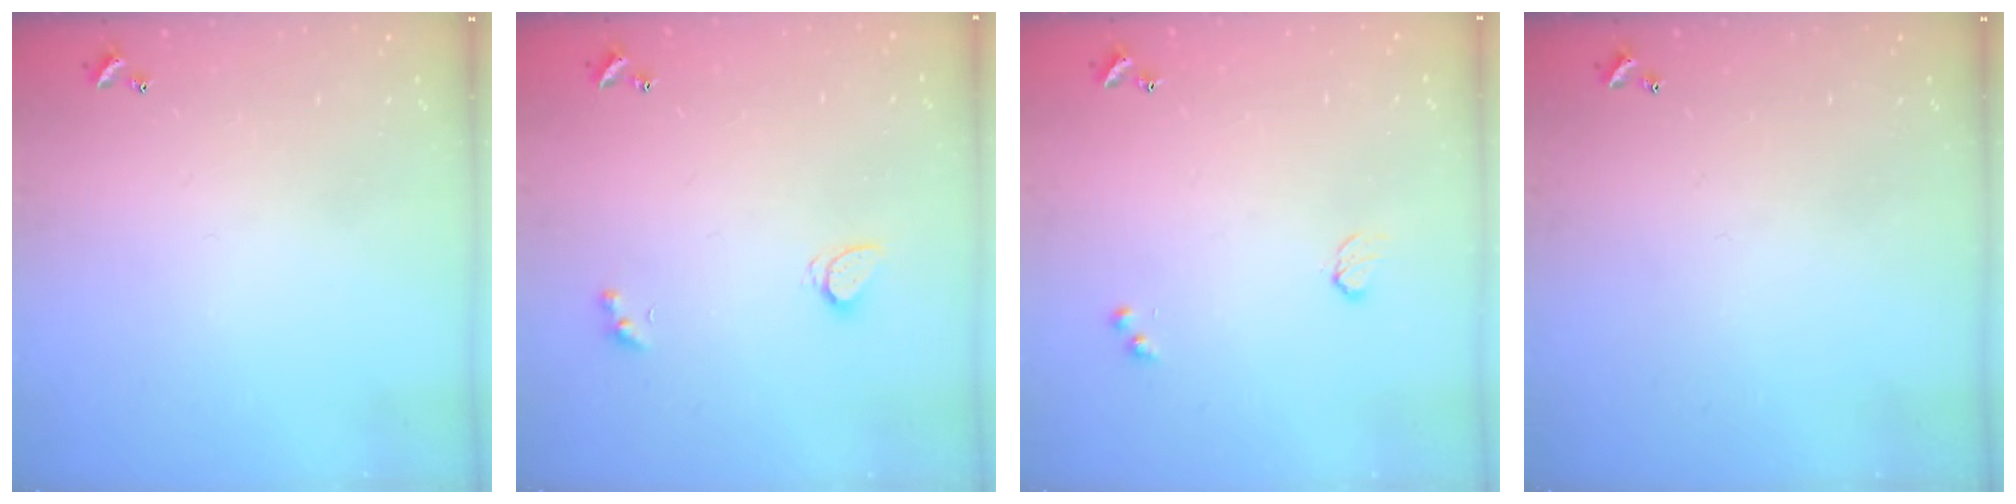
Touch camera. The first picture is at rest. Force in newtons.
{"total": 2.1, "press": 2.0, "slide": 0.4}
{"total": 2.9, "press": 2.9, "slide": 0.5}
{"total": 0.0}